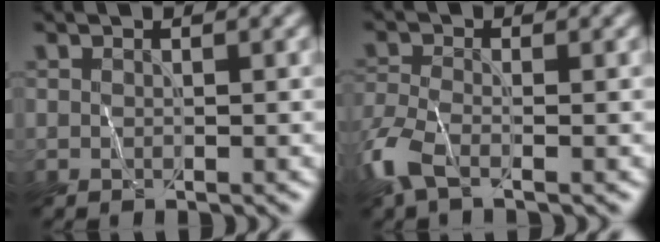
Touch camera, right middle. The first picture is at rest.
{"total": 4.2, "force": [-2.4, 1.7, 3.0], "torque": [-0.080, -0.010, -0.065]}